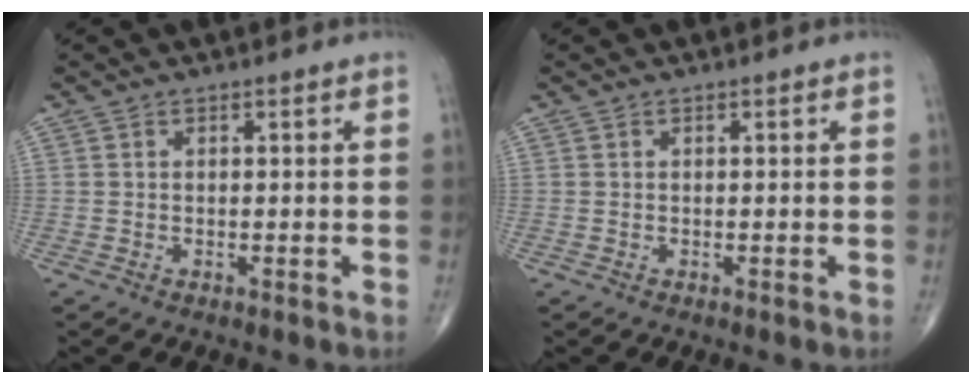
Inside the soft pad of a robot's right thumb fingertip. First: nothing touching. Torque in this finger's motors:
{"motor_torque": [0.00, 0.00, 0.00, 0.00, 0.00]}